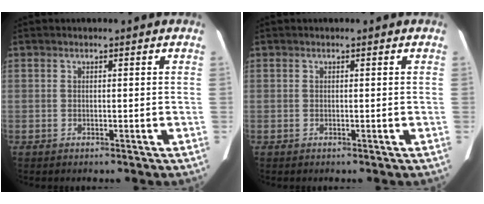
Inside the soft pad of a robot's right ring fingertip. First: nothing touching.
{"total": 0.0}